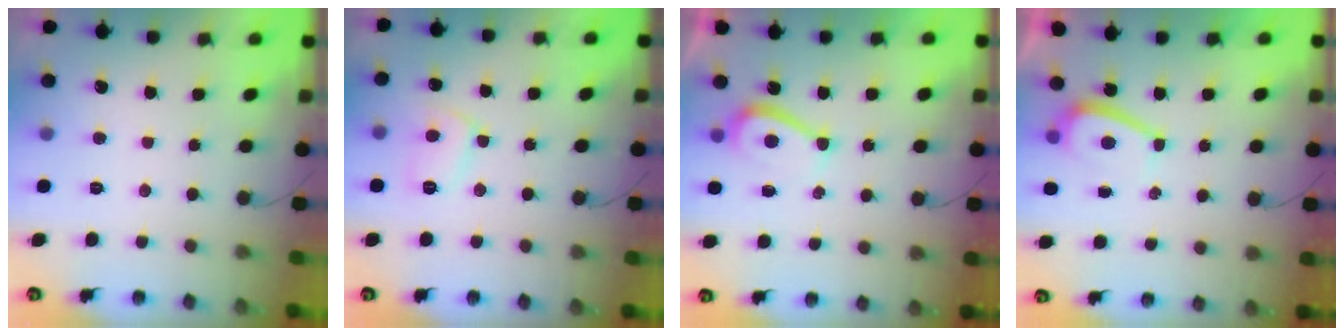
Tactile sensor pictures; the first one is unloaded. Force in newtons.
{"total": 7.3, "press": 7.3, "slide": 0.7}
{"total": 4.7, "press": 4.6, "slide": 0.7}
{"total": 2.4, "press": 2.3, "slide": 0.6}